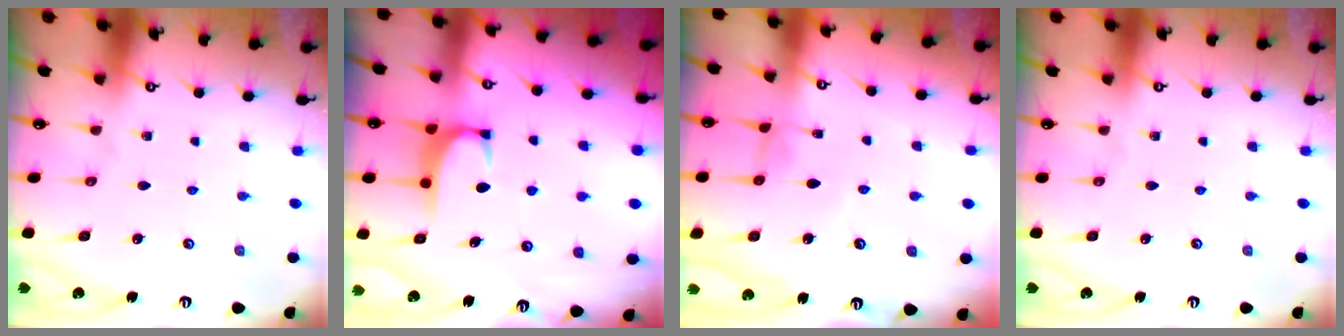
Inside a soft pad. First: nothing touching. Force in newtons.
{"total": 1.9, "press": 1.8, "slide": 0.5}
{"total": 0.8, "press": 0.7, "slide": 0.5}
{"total": 0.0}